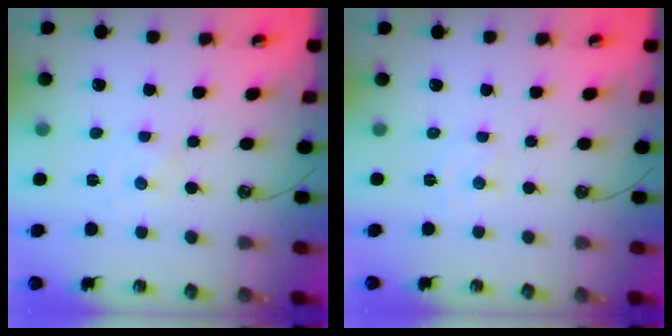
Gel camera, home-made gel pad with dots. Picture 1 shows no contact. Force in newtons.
{"total": 5.6, "press": 5.5, "slide": 0.4}